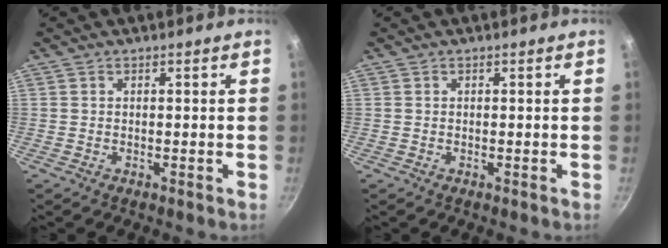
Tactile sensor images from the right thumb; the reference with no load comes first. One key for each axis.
{"total": 0.0}